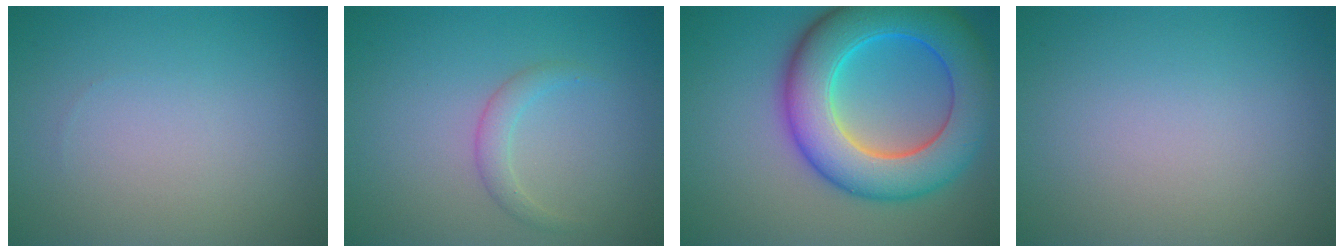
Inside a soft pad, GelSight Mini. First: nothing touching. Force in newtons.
{"total": 1.5, "press": 1.5, "slide": 0.1}
{"total": 11.0, "press": 11.0, "slide": 0.5}
{"total": 0.0}